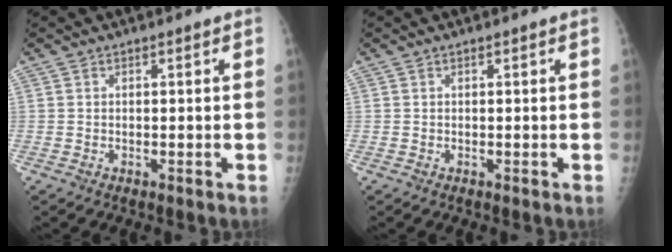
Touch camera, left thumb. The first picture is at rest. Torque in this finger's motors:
{"motor_torque": [0.00, 0.00, 0.00, 0.00, 0.00]}